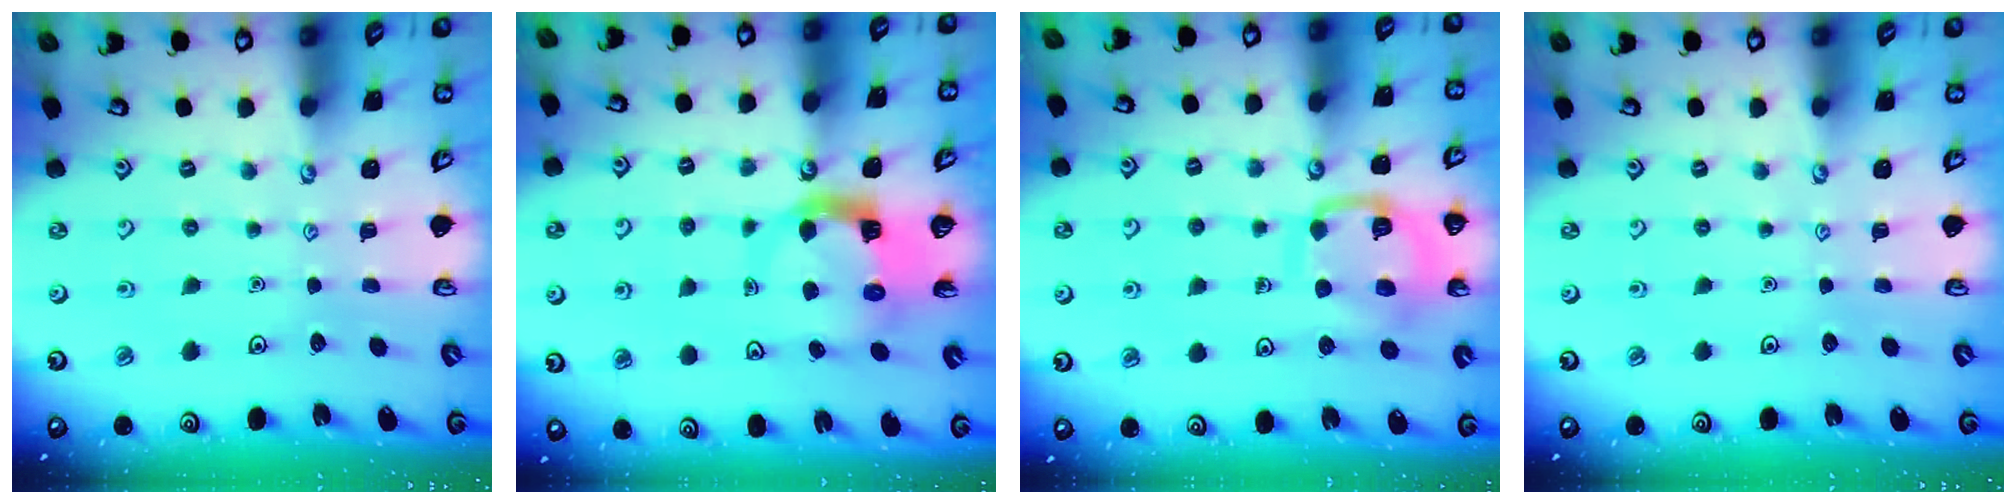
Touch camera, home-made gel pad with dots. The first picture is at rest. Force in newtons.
{"total": 6.8, "press": 6.7, "slide": 1.0}
{"total": 12.8, "press": 12.8, "slide": 1.3}
{"total": 0.0}